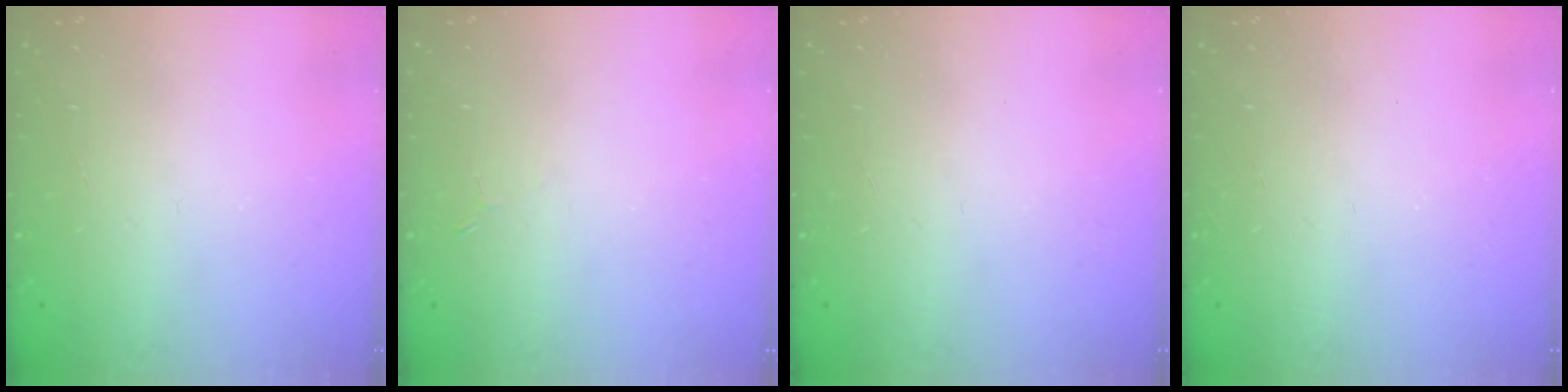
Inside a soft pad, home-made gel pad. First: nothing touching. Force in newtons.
{"total": 1.9, "press": 1.9, "slide": 0.3}
{"total": 0.0}
{"total": 0.0}